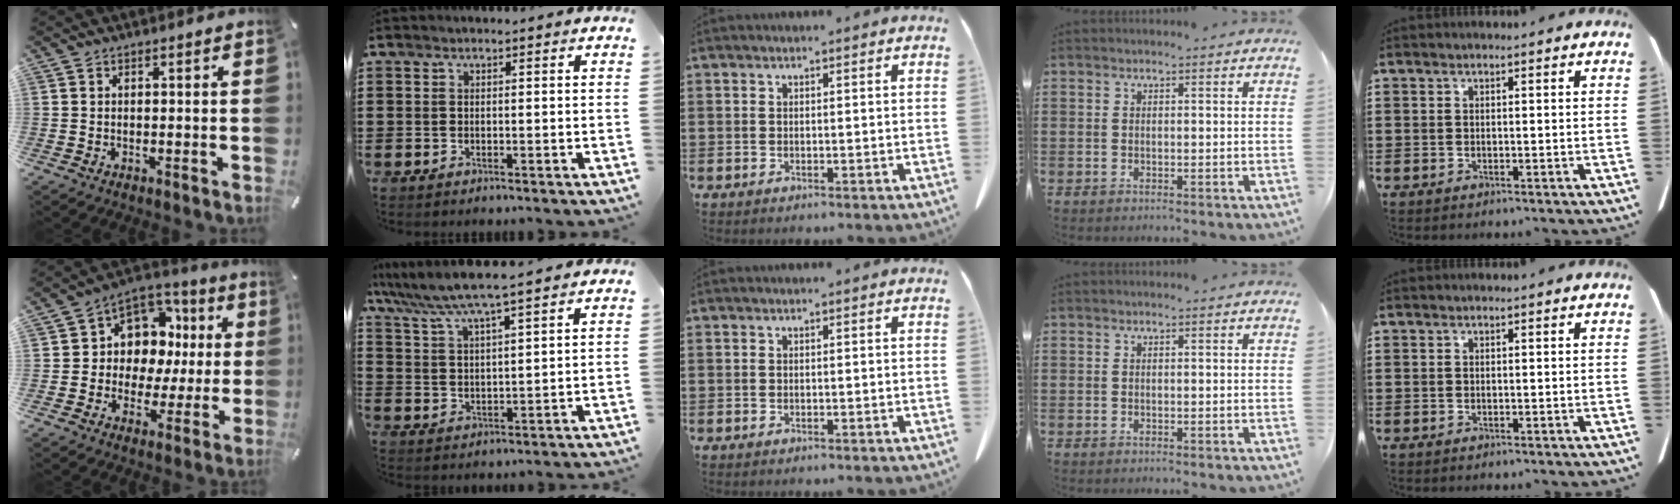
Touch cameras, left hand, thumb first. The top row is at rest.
{"thumb": {"total": 10.2, "force": [2.4, 9.6, 2.5], "torque": [-0.050, -0.024, 0.055]}, "index": {"total": 5.9, "force": [5.2, -0.3, 2.8], "torque": [-0.074, -0.027, 0.088]}}